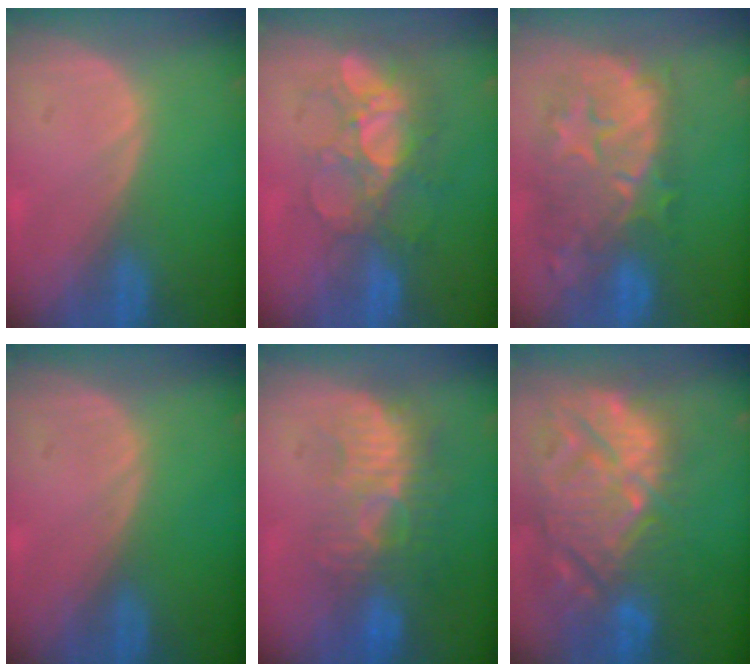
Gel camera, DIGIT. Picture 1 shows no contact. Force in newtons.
{"total": 8.3, "press": 7.7, "slide": 3.1}
{"total": 11.6, "press": 10.7, "slide": 4.5}
{"total": 0.0}
{"total": 9.1, "press": 8.7, "slide": 2.9}
{"total": 15.0, "press": 12.9, "slide": 7.7}